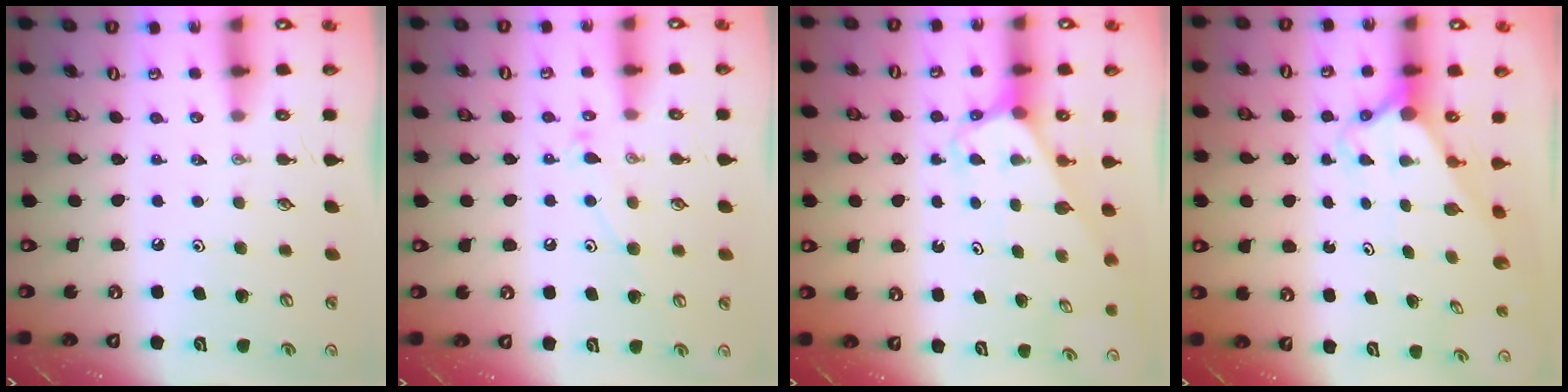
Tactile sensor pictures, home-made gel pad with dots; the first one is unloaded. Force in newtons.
{"total": 9.0, "press": 8.9, "slide": 0.8}
{"total": 3.0, "press": 3.0, "slide": 0.2}
{"total": 2.7, "press": 2.7, "slide": 0.2}